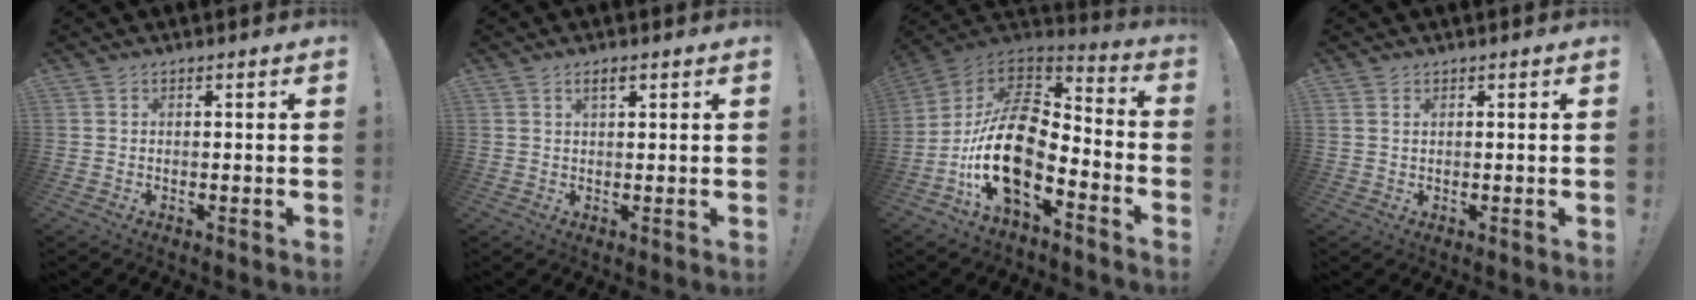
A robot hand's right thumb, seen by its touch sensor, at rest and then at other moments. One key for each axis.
{"total": 2.6, "fx": 1.3, "fy": 0.9, "fz": 2.0, "tx": -0.034, "ty": -0.001, "tz": 0.021}
{"total": 19.8, "fx": -6.0, "fy": 9.9, "fz": 16.1, "tx": -0.328, "ty": 0.024, "tz": -0.101}
{"total": 1.1, "fx": 0.6, "fy": 0.8, "fz": 0.4, "tx": -0.007, "ty": 0.002, "tz": 0.011}